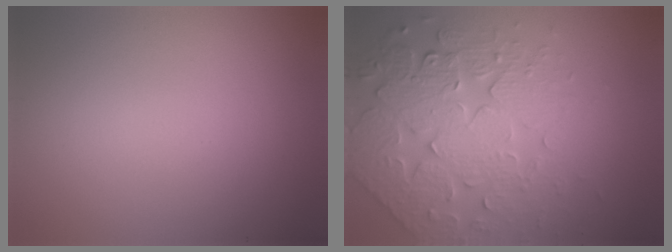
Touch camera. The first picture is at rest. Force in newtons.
{"total": 8.0, "press": 5.8, "slide": 5.4}